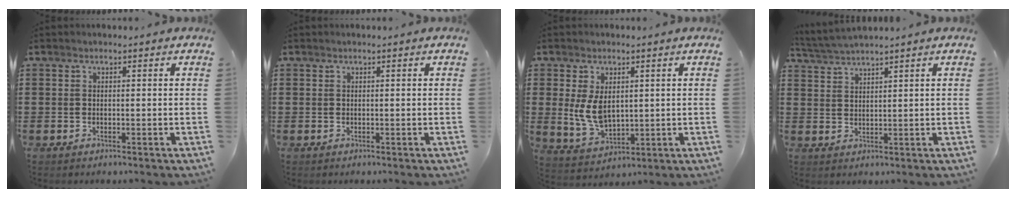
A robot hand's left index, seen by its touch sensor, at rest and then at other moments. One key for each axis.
{"total": 0.0}
{"total": 5.9, "fx": 1.0, "fy": 3.7, "fz": 4.5, "tx": -0.113, "ty": 0.000, "tz": 0.015}
{"total": 2.7, "fx": 2.5, "fy": -0.6, "fz": 0.6, "tx": -0.020, "ty": -0.004, "tz": 0.048}